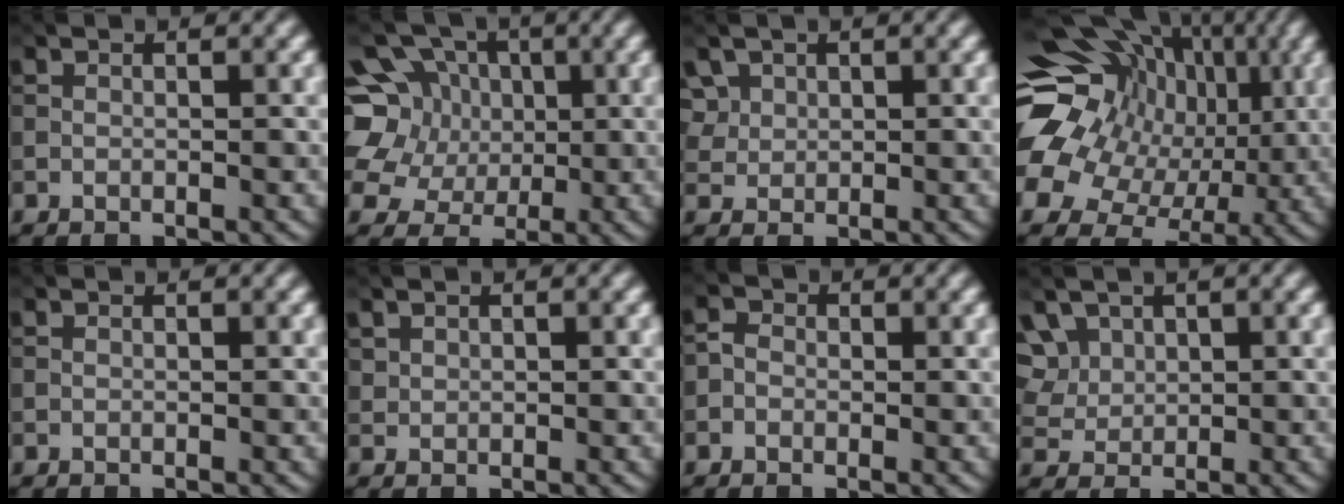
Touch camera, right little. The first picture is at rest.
{"total": 9.5, "force": [1.6, 8.3, 4.4], "torque": [-0.103, 0.029, -0.004]}
{"total": 2.9, "force": [1.4, 2.2, 1.2], "torque": [-0.042, 0.004, 0.043]}
{"total": 18.4, "force": [1.7, 15.2, 10.4], "torque": [-0.216, 0.016, 0.009]}
{"total": 0.0}
{"total": 0.7, "force": [0.5, 0.4, 0.1], "torque": [-0.002, -0.003, 0.016]}
{"total": 1.5, "force": [-0.4, 1.4, 0.4], "torque": [-0.003, 0.003, -0.018]}
{"total": 5.7, "force": [2.9, 4.1, 2.7], "torque": [-0.084, 0.016, 0.059]}